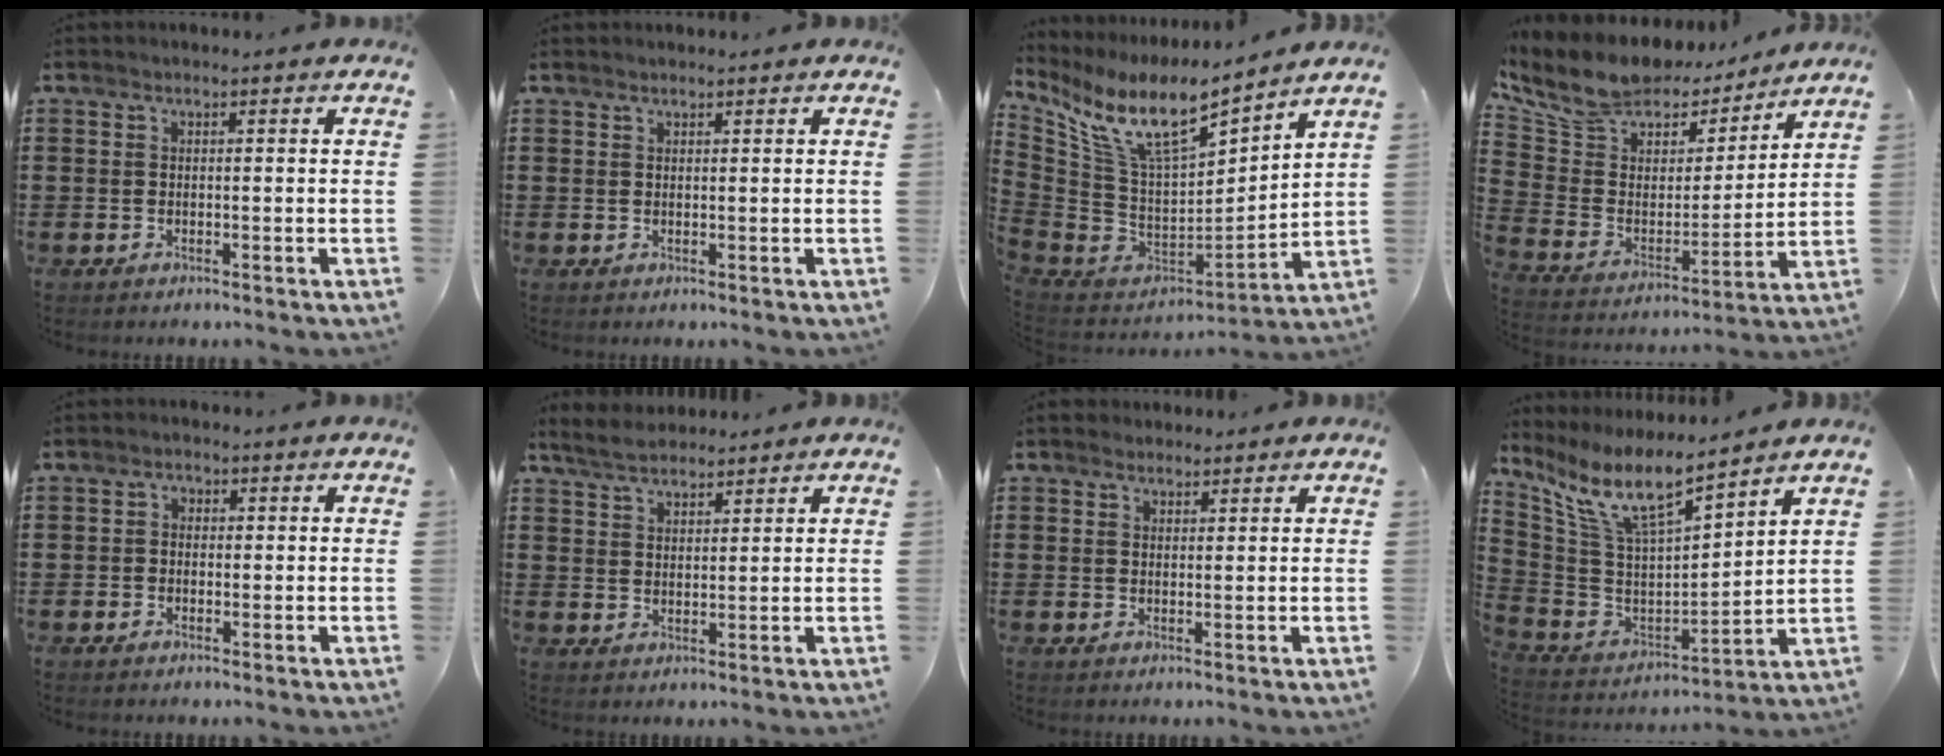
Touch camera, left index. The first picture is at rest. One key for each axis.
{"total": 0.6, "fx": 0.6, "fy": 0.1, "fz": 0.1, "tx": -0.003, "ty": 0.000, "tz": 0.013}
{"total": 12.2, "fx": 8.0, "fy": 3.2, "fz": 8.6, "tx": -0.202, "ty": -0.057, "tz": 0.136}
{"total": 9.6, "fx": 8.1, "fy": 4.4, "fz": 2.5, "tx": -0.098, "ty": -0.050, "tz": 0.144}
{"total": 1.3, "fx": -0.3, "fy": 1.1, "fz": 0.6, "tx": -0.014, "ty": 0.005, "tz": -0.008}
{"total": 3.7, "fx": 3.3, "fy": 1.3, "fz": 1.1, "tx": -0.032, "ty": -0.001, "tz": 0.062}
{"total": 1.9, "fx": 1.6, "fy": 0.9, "fz": 0.1, "tx": 0.002, "ty": 0.002, "tz": 0.031}
{"total": 10.6, "fx": 7.9, "fy": 2.2, "fz": 6.8, "tx": -0.161, "ty": -0.046, "tz": 0.137}